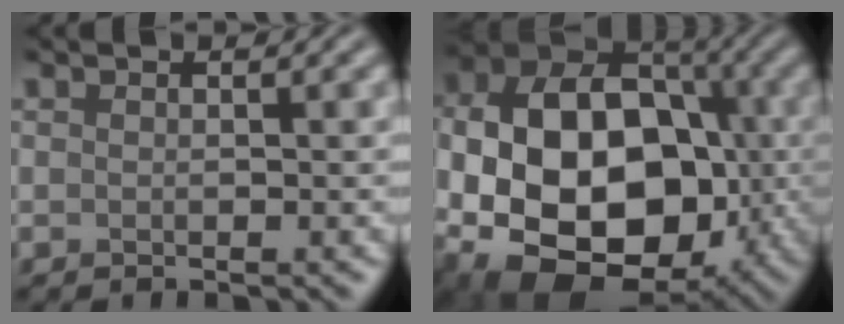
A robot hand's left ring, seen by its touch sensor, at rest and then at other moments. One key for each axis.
{"total": 17.4, "fx": -2.7, "fy": 12.4, "fz": 12.0, "tx": -0.197, "ty": -0.017, "tz": -0.034}